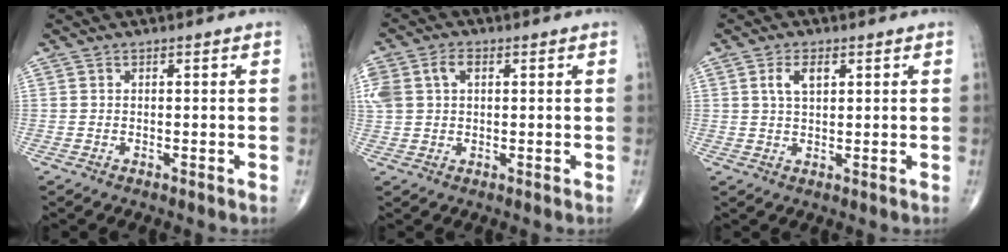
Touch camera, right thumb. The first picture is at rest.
{"total": 9.6, "force": [2.6, 6.8, 6.2], "torque": [-0.167, 0.024, 0.055]}
{"total": 3.8, "force": [1.4, 1.8, 3.0], "torque": [-0.053, 0.000, 0.026]}